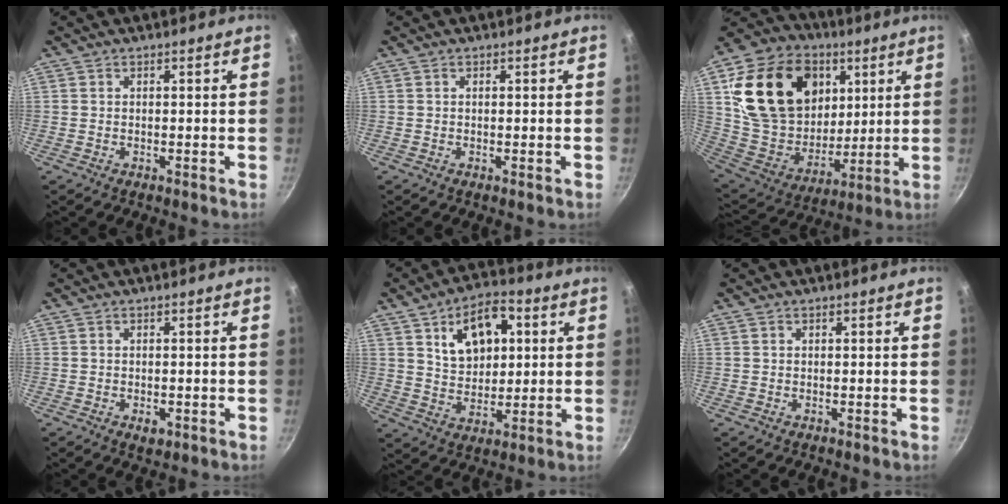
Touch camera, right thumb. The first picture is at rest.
{"total": 0.0}
{"total": 26.6, "force": [8.2, 19.8, 15.8], "torque": [-0.272, 0.004, 0.157]}
{"total": 1.9, "force": [-0.7, 1.1, 1.4], "torque": [-0.016, -0.001, -0.006]}
{"total": 12.7, "force": [4.3, 7.9, 9.0], "torque": [-0.111, -0.006, 0.073]}
{"total": 0.0}